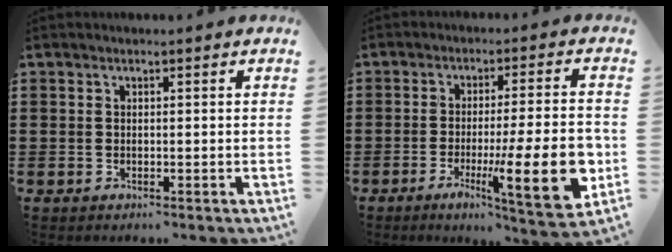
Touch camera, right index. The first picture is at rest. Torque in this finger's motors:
{"motor_torque": [1.70, -0.43, 0.76, 0.21]}